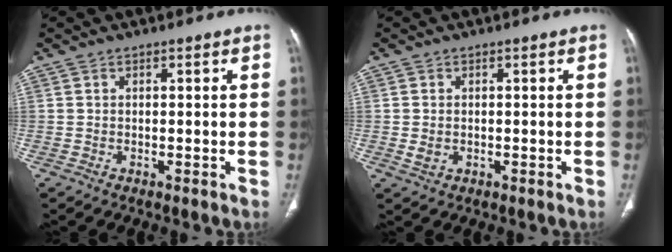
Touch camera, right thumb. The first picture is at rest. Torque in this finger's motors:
{"motor_torque": [-0.35, 0.13, 0.46, 0.11, 0.15]}